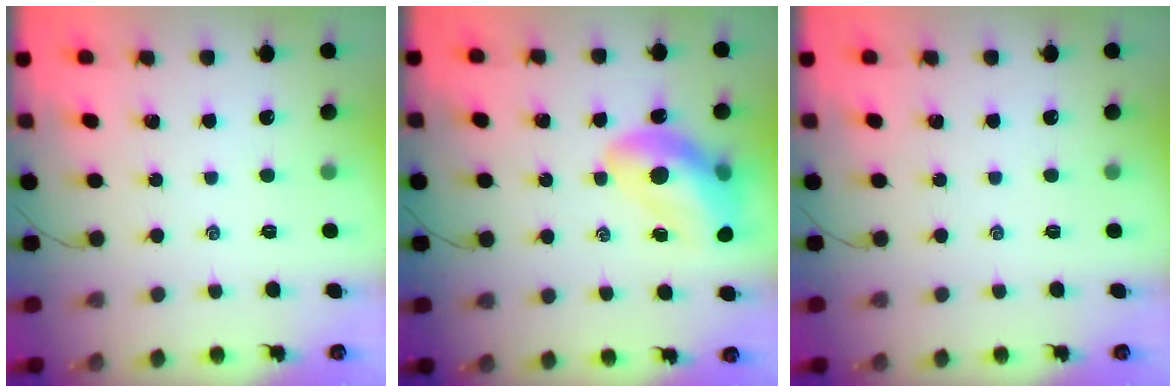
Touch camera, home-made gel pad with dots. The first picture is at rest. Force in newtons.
{"total": 15.7, "press": 15.2, "slide": 3.9}
{"total": 0.0}